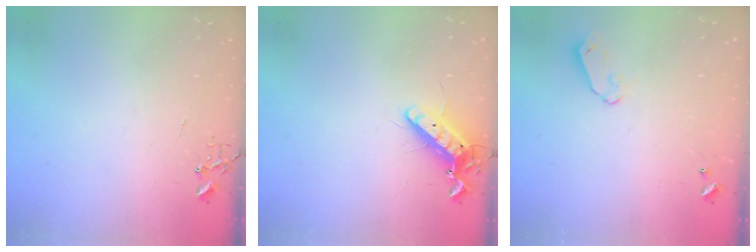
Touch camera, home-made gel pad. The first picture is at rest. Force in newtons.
{"total": 11.6, "press": 11.4, "slide": 2.3}
{"total": 4.8, "press": 4.8, "slide": 0.5}